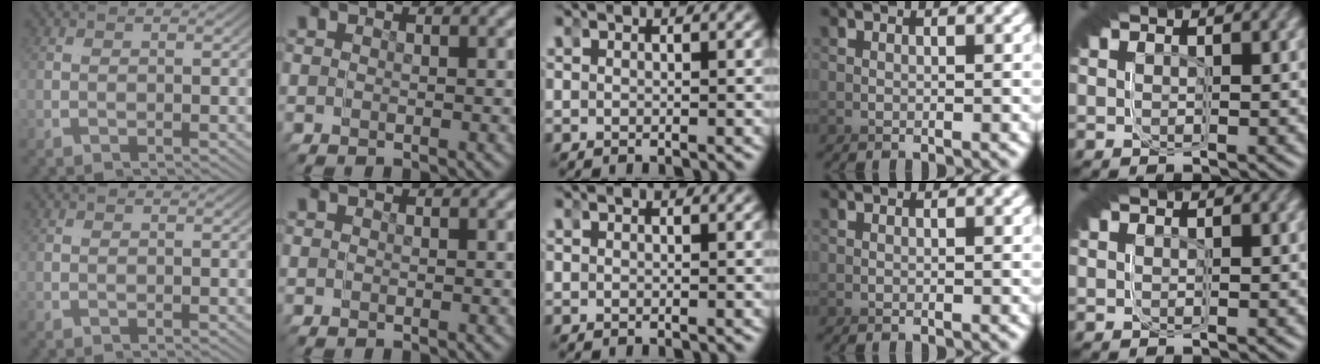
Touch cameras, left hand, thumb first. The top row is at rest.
{}